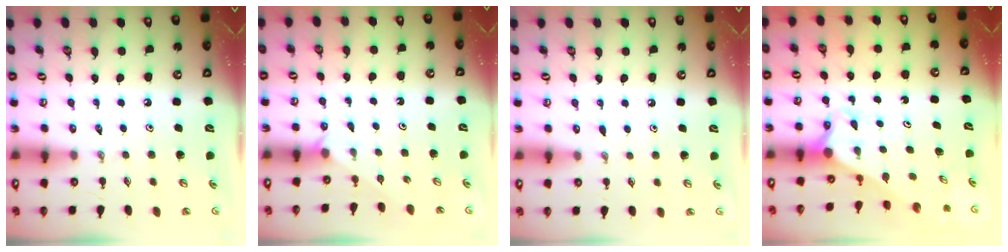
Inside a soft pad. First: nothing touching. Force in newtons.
{"total": 1.5, "press": 1.5, "slide": 0.3}
{"total": 3.2, "press": 3.2, "slide": 0.4}
{"total": 2.6, "press": 2.6, "slide": 0.2}